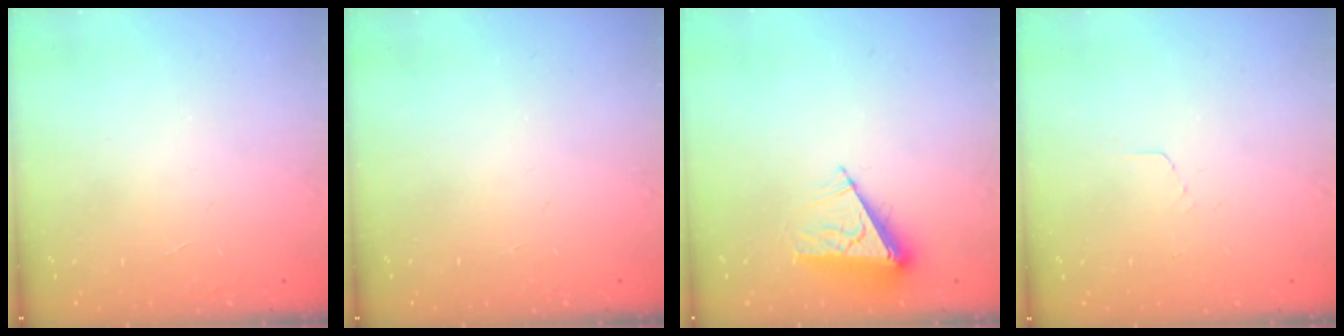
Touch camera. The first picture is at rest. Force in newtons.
{"total": 0.0}
{"total": 7.9, "press": 7.9, "slide": 0.3}
{"total": 2.6, "press": 2.6, "slide": 0.1}